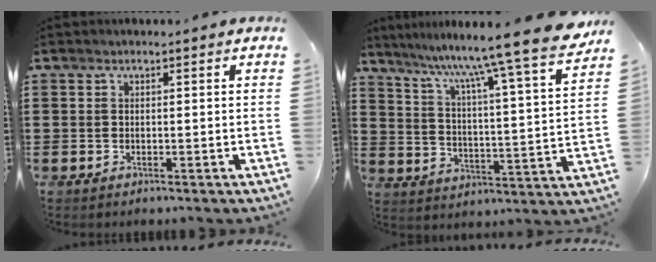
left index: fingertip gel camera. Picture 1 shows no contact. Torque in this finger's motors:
{"motor_torque": [0.92, -1.22, 0.69, 0.21]}